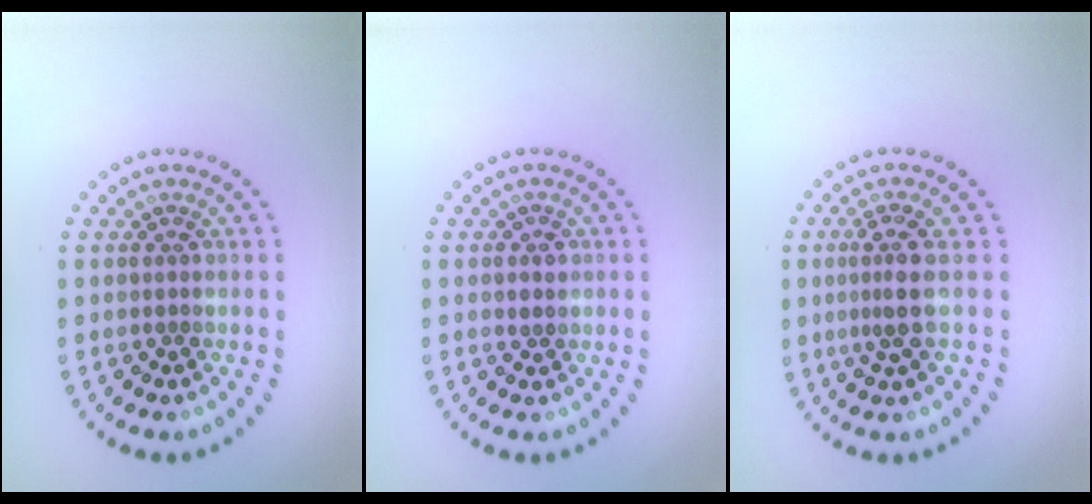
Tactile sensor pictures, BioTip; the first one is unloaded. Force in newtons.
{"total": 0.9, "press": 0.8, "slide": 0.4}
{"total": 2.6, "press": 1.9, "slide": 1.7}